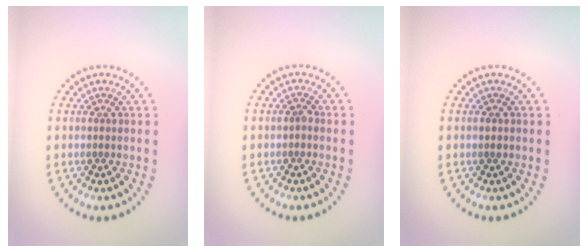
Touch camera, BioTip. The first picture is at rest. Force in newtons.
{"total": 0.6, "press": 0.6, "slide": 0.2}
{"total": 0.8, "press": 0.8, "slide": 0.0}